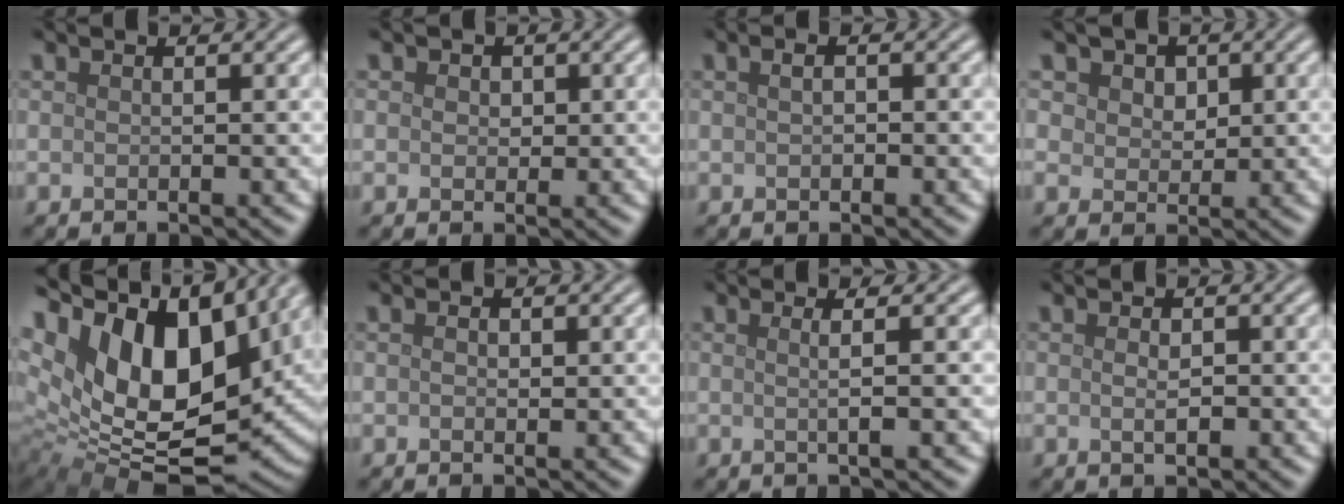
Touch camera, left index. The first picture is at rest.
{"total": 1.5, "force": [0.5, 1.2, 0.6], "torque": [-0.005, 0.004, -0.001]}
{"total": 1.4, "force": [0.4, 0.8, 1.1], "torque": [-0.017, 0.000, 0.000]}
{"total": 4.9, "force": [2.5, 3.5, 2.3], "torque": [-0.049, 0.005, 0.032]}
{"total": 17.9, "force": [5.8, 10.4, 13.4], "torque": [-0.248, 0.027, 0.101]}
{"total": 1.1, "force": [0.3, 0.7, 0.8], "torque": [-0.010, -0.002, 0.004]}
{"total": 2.5, "force": [0.5, 0.9, 2.2], "torque": [-0.023, 0.005, -0.016]}
{"total": 1.4, "force": [0.0, 0.7, 1.2], "torque": [-0.022, -0.002, 0.001]}